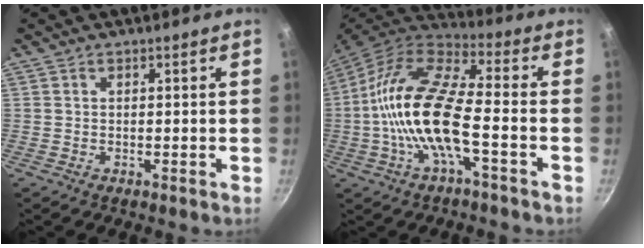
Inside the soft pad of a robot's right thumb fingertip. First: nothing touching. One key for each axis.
{"total": 17.4, "fx": -3.4, "fy": 6.0, "fz": 16.0, "tx": -0.307, "ty": 0.036, "tz": -0.083}